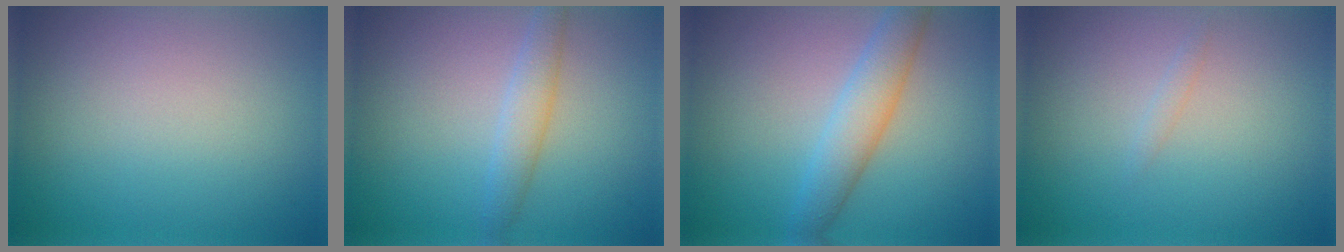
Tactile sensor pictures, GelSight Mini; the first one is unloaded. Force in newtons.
{"total": 2.2, "press": 2.2, "slide": 0.0}
{"total": 3.7, "press": 3.7, "slide": 0.1}
{"total": 0.6, "press": 0.6, "slide": 0.0}